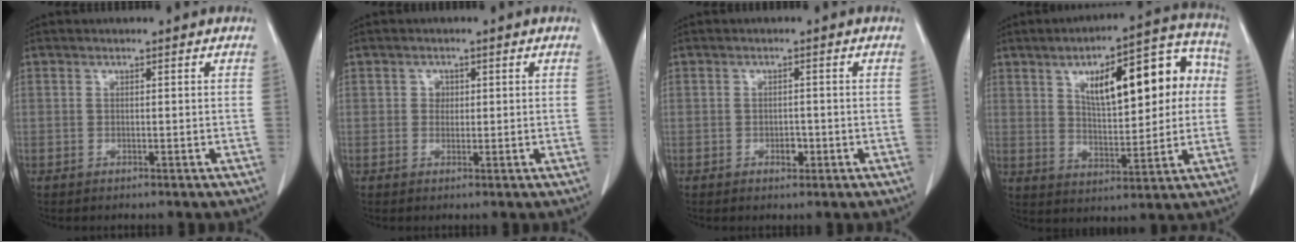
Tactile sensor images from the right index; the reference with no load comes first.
{"total": 1.3, "force": [0.3, 1.1, 0.5], "torque": [-0.006, 0.001, 0.003]}
{"total": 1.9, "force": [-0.7, 1.1, 1.3], "torque": [-0.013, 0.005, -0.003]}
{"total": 17.0, "force": [4.1, 6.0, 15.3], "torque": [-0.207, 0.040, 0.064]}